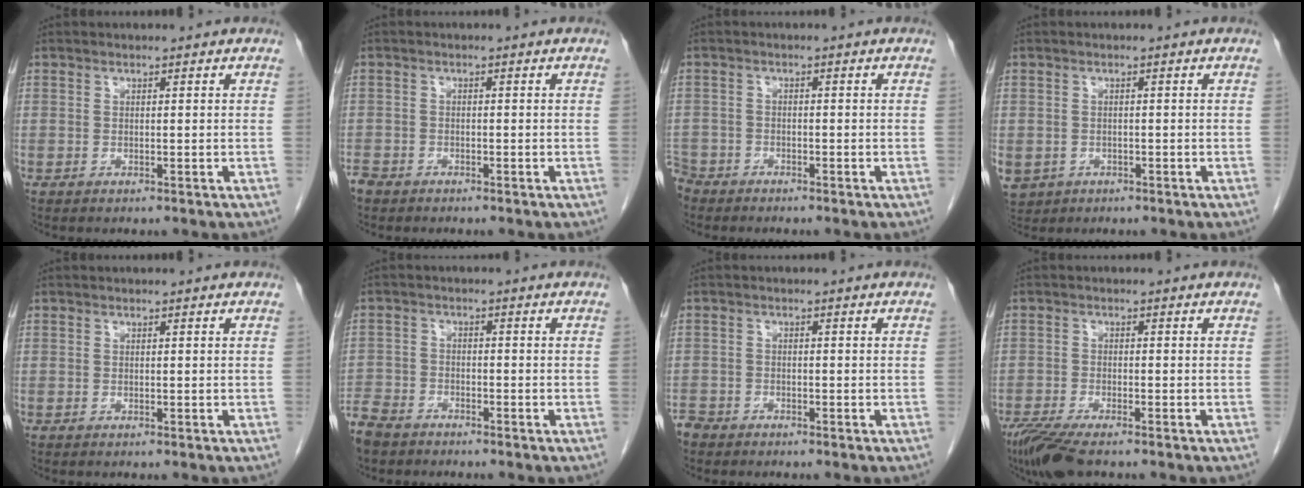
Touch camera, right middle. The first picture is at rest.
{"total": 2.2, "force": [-1.9, 1.1, 0.4], "torque": [-0.010, 0.000, -0.033]}
{"total": 4.1, "force": [-3.6, 1.8, 0.2], "torque": [-0.004, -0.004, -0.074]}
{"total": 5.8, "force": [-2.5, 4.9, 1.8], "torque": [-0.046, -0.003, -0.032]}
{"total": 0.0}
{"total": 6.2, "force": [-5.4, 2.6, 1.7], "torque": [-0.035, -0.009, -0.100]}
{"total": 2.5, "force": [-2.3, 1.1, 0.1], "torque": [-0.004, 0.000, -0.043]}
{"total": 6.8, "force": [-5.2, 1.0, 4.2], "torque": [-0.081, -0.020, -0.092]}